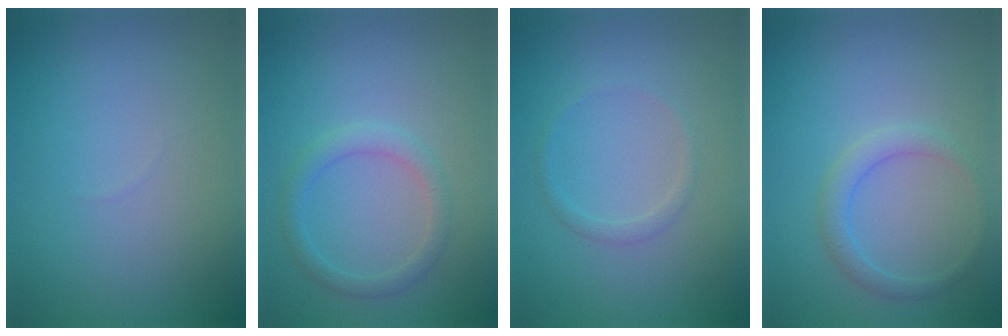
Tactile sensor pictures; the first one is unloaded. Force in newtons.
{"total": 2.0, "press": 2.0, "slide": 0.1}
{"total": 1.0, "press": 1.0, "slide": 0.1}
{"total": 1.9, "press": 1.9, "slide": 0.1}